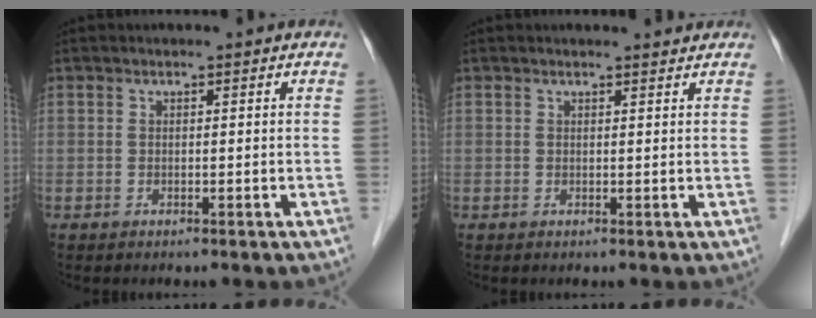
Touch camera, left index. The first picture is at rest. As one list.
[{"total": 1.7, "force": [1.7, 0.1, 0.2], "torque": [-0.009, 0.000, 0.021]}]